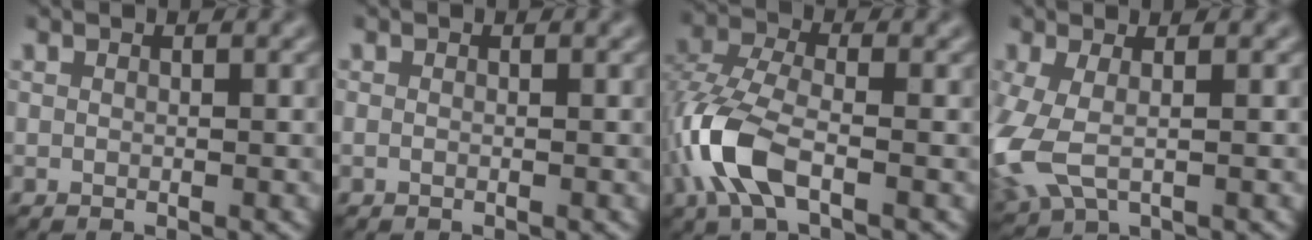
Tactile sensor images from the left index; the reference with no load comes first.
{"total": 0.0}
{"total": 6.7, "force": [-3.1, 3.0, 5.2], "torque": [-0.129, 0.000, -0.069]}
{"total": 5.3, "force": [-1.3, 2.6, 4.4], "torque": [-0.125, -0.007, -0.029]}